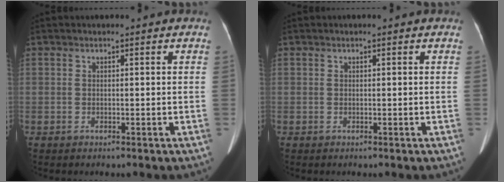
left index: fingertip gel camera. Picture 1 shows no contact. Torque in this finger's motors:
{"motor_torque": [-0.11, -0.03, 0.03, 0.02]}